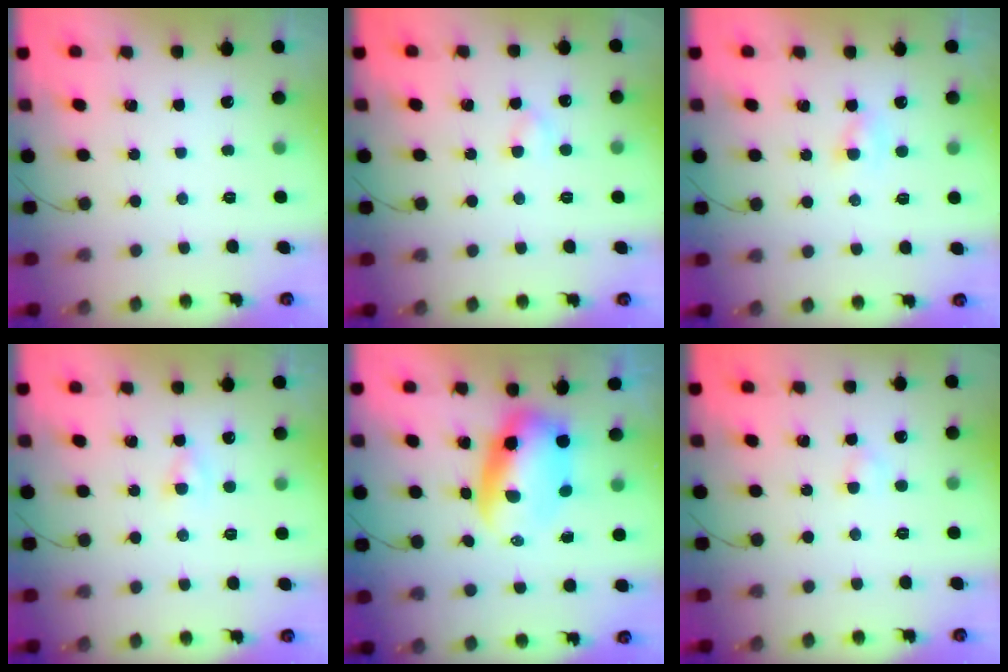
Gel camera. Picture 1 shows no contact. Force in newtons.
{"total": 2.7, "press": 2.5, "slide": 1.1}
{"total": 1.6, "press": 1.4, "slide": 0.7}
{"total": 1.9, "press": 1.7, "slide": 0.9}
{"total": 7.6, "press": 7.3, "slide": 2.0}
{"total": 2.6, "press": 2.3, "slide": 1.0}